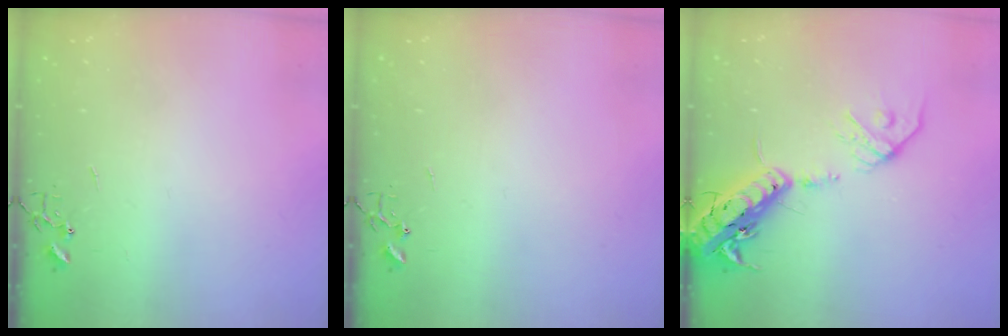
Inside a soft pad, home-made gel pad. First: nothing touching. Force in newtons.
{"total": 0.0}
{"total": 18.7, "press": 18.3, "slide": 3.9}